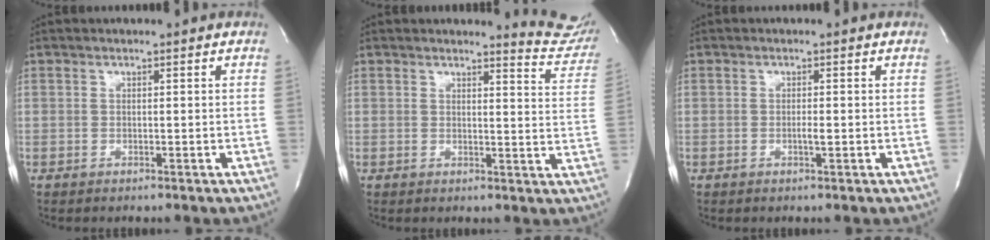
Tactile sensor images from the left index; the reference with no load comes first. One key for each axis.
{"total": 7.6, "fx": 7.6, "fy": 0.4, "fz": 0.4, "tx": 0.009, "ty": -0.071, "tz": 0.059}
{"total": 1.0, "fx": -0.2, "fy": 0.1, "fz": 0.9, "tx": -0.017, "ty": 0.000, "tz": -0.004}